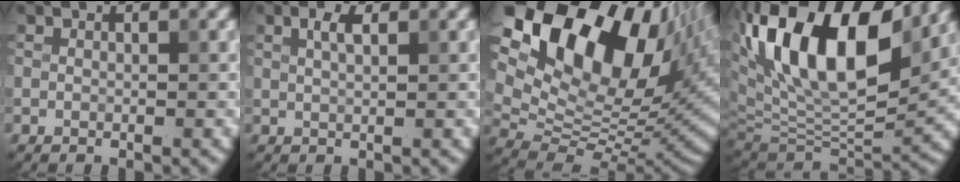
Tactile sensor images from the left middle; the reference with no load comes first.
{"total": 1.7, "force": [0.8, 0.6, 1.3], "torque": [-0.027, 0.003, 0.016]}
{"total": 19.8, "force": [9.4, 11.8, 12.8], "torque": [-0.238, 0.057, 0.172]}
{"total": 15.9, "force": [5.9, 7.6, 12.6], "torque": [-0.228, 0.028, 0.096]}